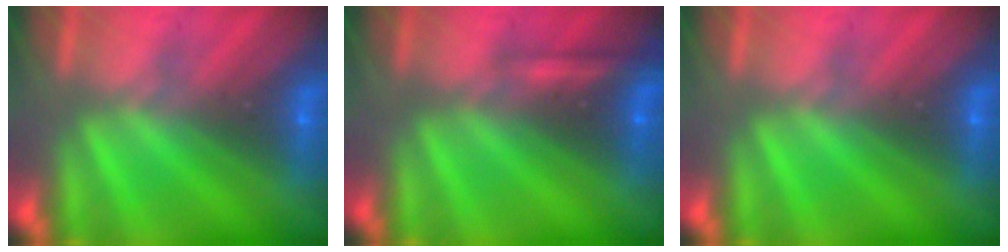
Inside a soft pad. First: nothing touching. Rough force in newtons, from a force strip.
{"total": 2.2}
{"total": 0.0}